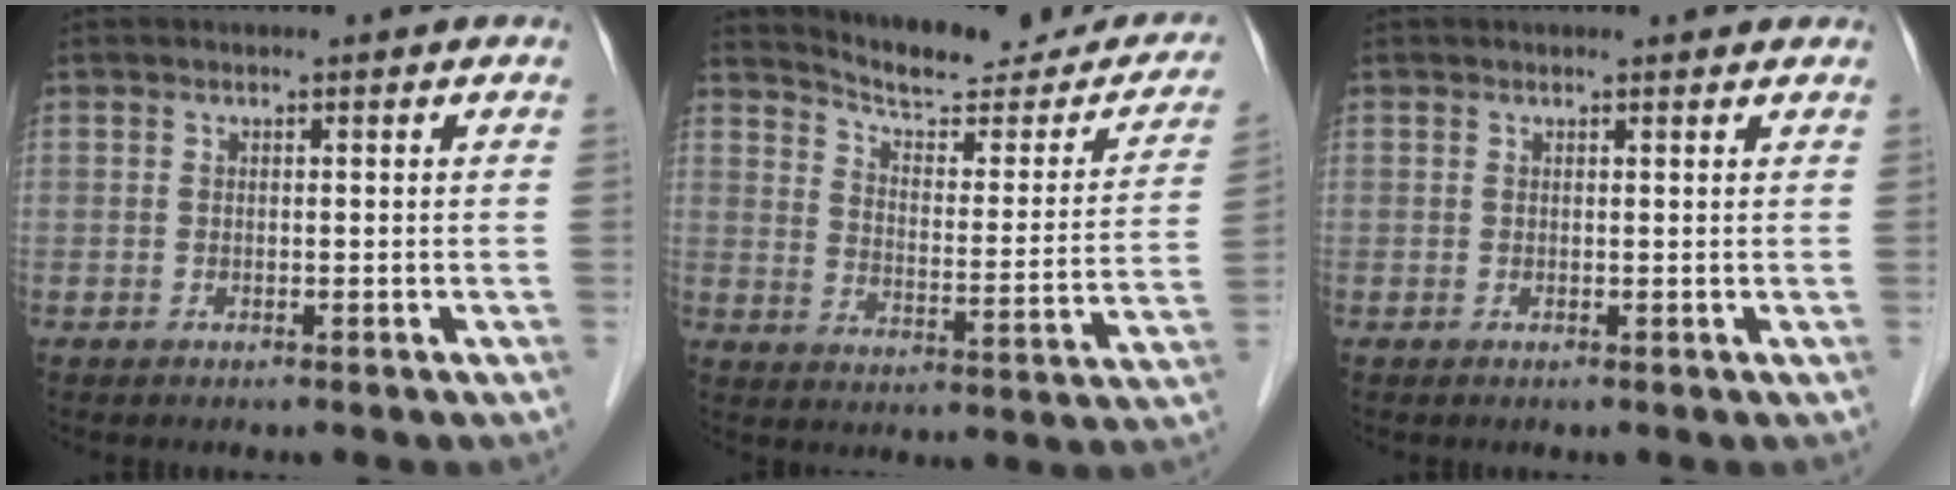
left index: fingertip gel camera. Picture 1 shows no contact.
{"total": 19.9, "force": [18.4, 4.4, 6.1], "torque": [-0.071, -0.041, 0.230]}
{"total": 1.3, "force": [1.3, 0.3, 0.0], "torque": [-0.012, 0.002, 0.009]}